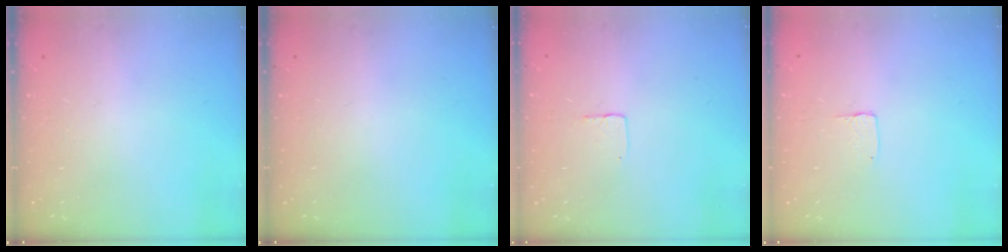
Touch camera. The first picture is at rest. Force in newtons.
{"total": 0.0}
{"total": 2.7, "press": 2.7, "slide": 0.1}
{"total": 3.7, "press": 3.6, "slide": 0.3}